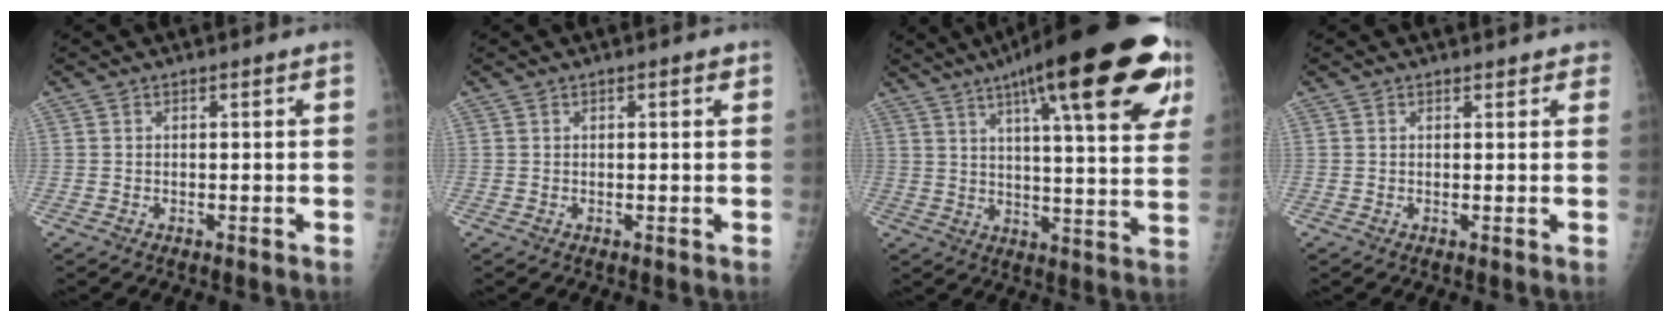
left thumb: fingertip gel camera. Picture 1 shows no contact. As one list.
[{"total": 1.6, "force": [0.7, 0.5, 1.3], "torque": [-0.016, 0.001, 0.007]}, {"total": 28.3, "force": [15.2, 6.7, 23.0], "torque": [-0.302, -0.016, 0.209]}, {"total": 1.8, "force": [1.5, 0.8, 0.7], "torque": [0.012, -0.001, 0.011]}]